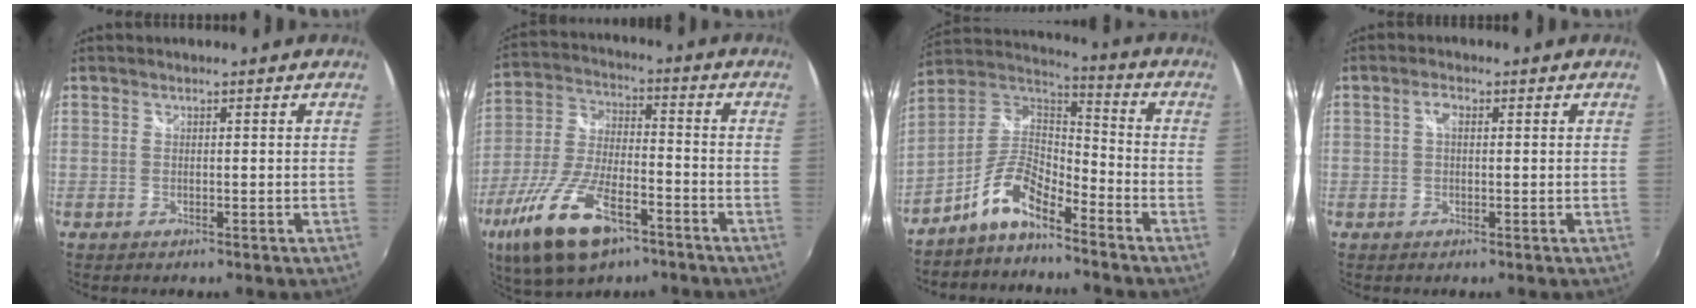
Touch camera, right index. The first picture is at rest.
{"total": 18.6, "force": [-10.6, 7.5, 13.4], "torque": [-0.286, -0.037, -0.193]}
{"total": 9.9, "force": [-6.9, 3.3, 6.3], "torque": [-0.148, 0.023, -0.139]}
{"total": 1.9, "force": [0.3, 1.0, 1.6], "torque": [-0.030, 0.006, 0.003]}